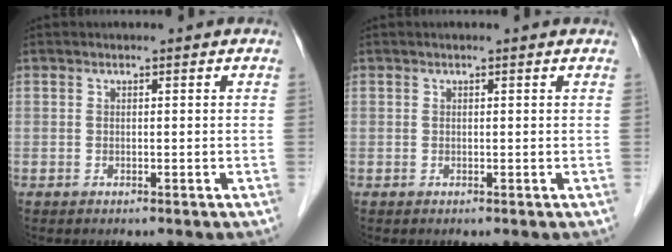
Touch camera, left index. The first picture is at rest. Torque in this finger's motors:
{"motor_torque": [0.27, -0.31, 0.08, 0.02]}